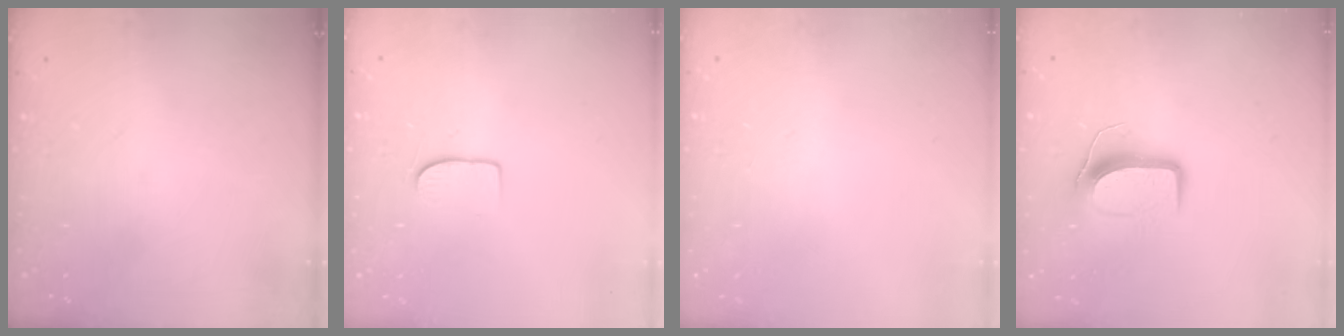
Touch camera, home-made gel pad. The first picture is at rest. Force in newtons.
{"total": 6.6, "press": 6.6, "slide": 0.7}
{"total": 0.0}
{"total": 9.0, "press": 9.0, "slide": 0.2}